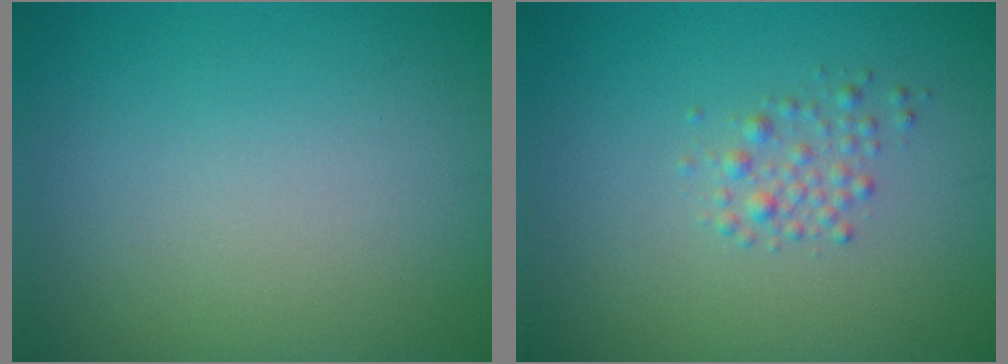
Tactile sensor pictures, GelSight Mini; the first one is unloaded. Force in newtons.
{"total": 1.6, "press": 1.6, "slide": 0.1}